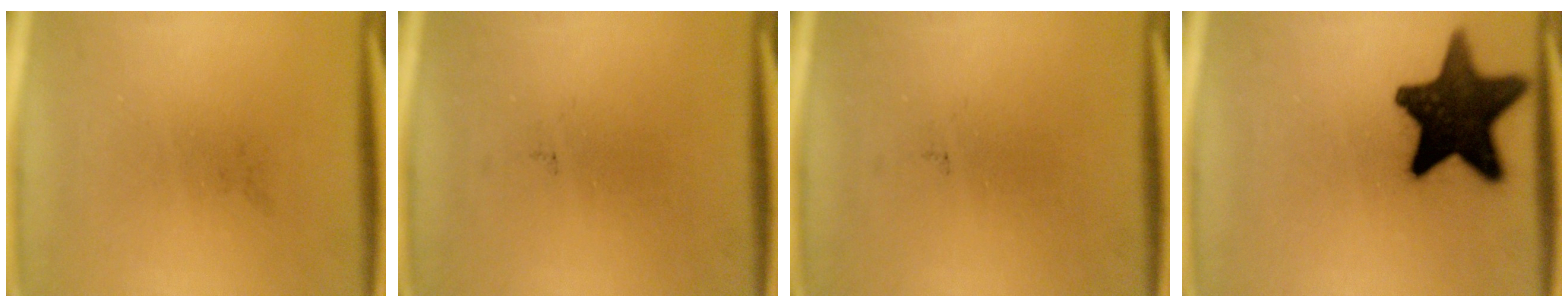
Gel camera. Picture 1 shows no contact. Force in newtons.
{"total": 0.0}
{"total": 0.0}
{"total": 16.7}